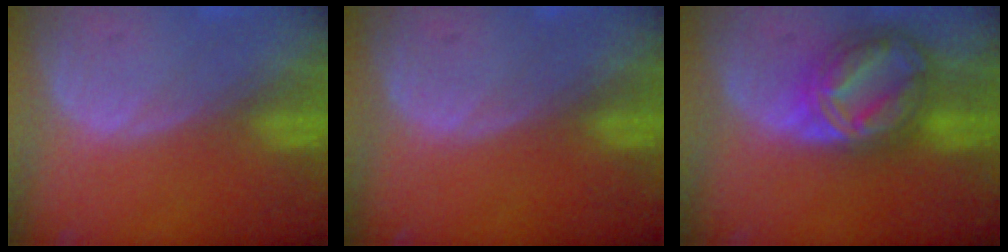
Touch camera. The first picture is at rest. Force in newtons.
{"total": 0.0}
{"total": 8.9, "press": 8.8, "slide": 0.8}